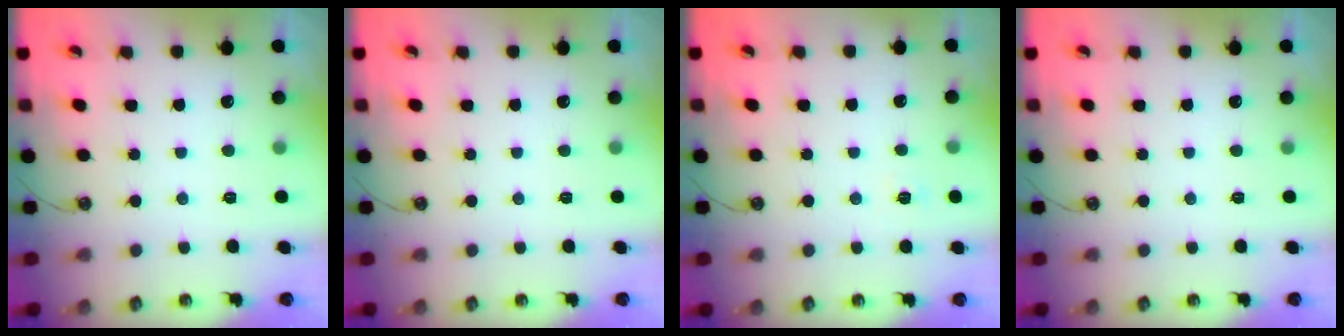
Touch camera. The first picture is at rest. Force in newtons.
{"total": 0.0}
{"total": 2.6, "press": 2.6, "slide": 0.2}
{"total": 0.0}